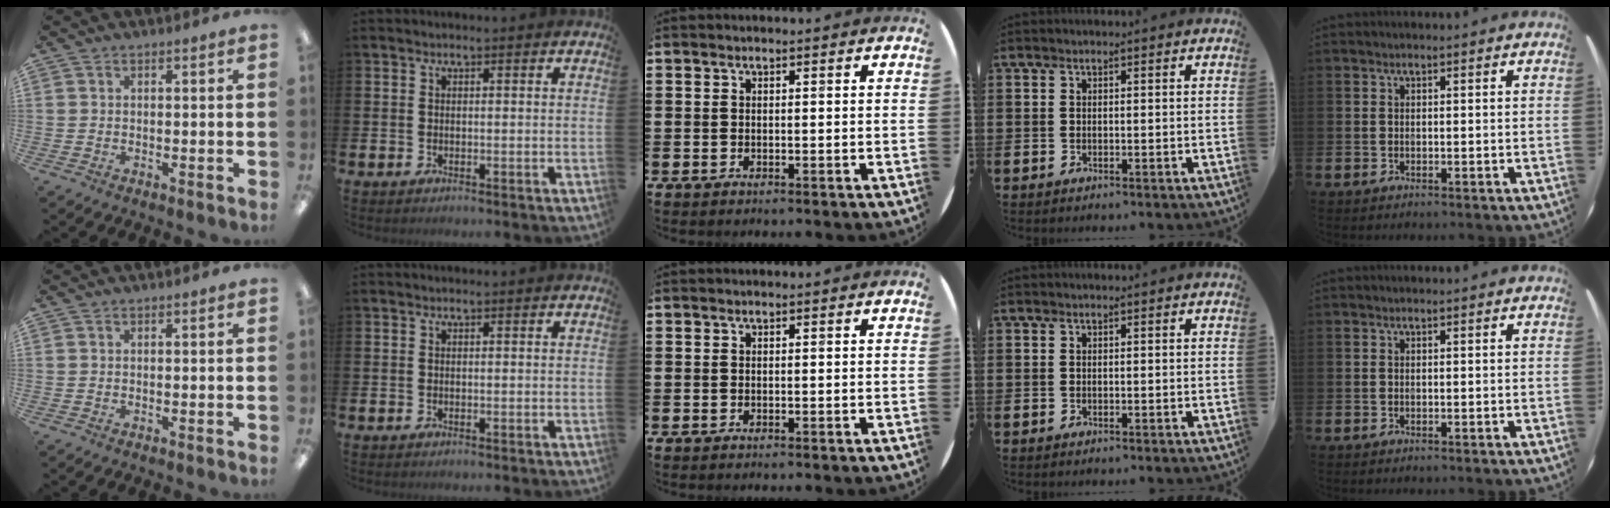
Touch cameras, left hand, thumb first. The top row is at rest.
{}